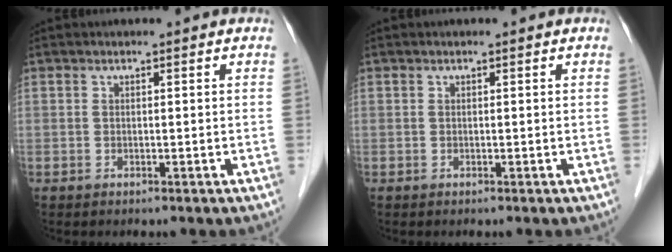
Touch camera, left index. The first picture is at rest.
{"total": 0.0}